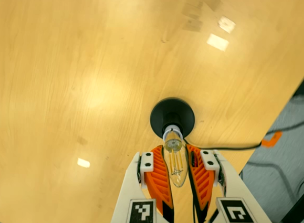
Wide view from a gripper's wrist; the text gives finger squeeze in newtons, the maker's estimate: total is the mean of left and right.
{"total": 18.5, "left": 19.2, "right": 17.7}